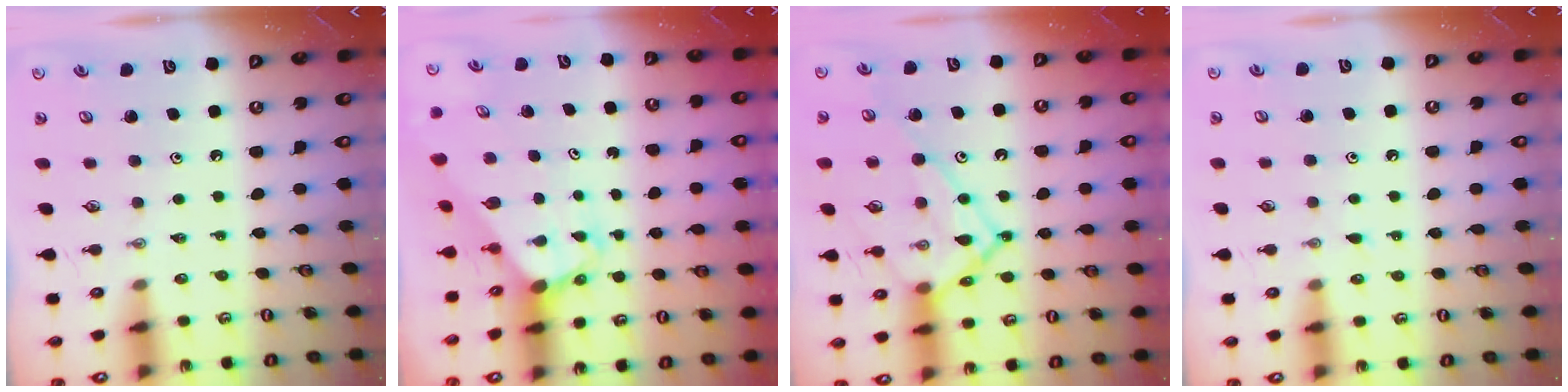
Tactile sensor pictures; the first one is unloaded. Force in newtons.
{"total": 3.1, "press": 3.1, "slide": 0.2}
{"total": 15.7, "press": 15.6, "slide": 1.5}
{"total": 3.5, "press": 3.5, "slide": 0.4}